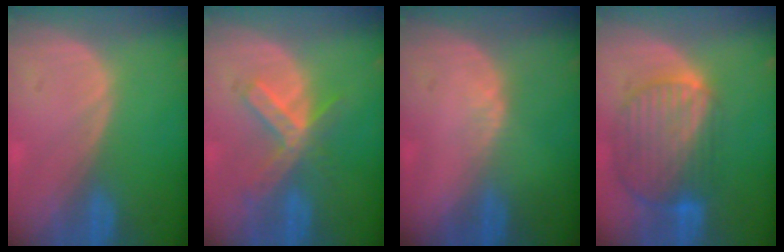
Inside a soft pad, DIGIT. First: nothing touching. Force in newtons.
{"total": 6.3, "press": 5.8, "slide": 2.4}
{"total": 1.2, "press": 0.9, "slide": 0.8}
{"total": 10.4, "press": 8.7, "slide": 5.6}